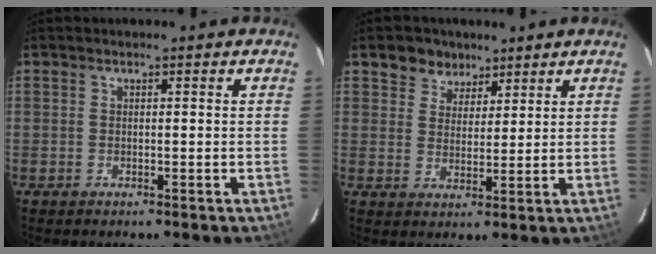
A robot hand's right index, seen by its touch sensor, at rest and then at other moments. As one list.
[{"total": 5.7, "force": [3.8, 4.1, 1.1], "torque": [-0.015, 0.013, 0.063]}]